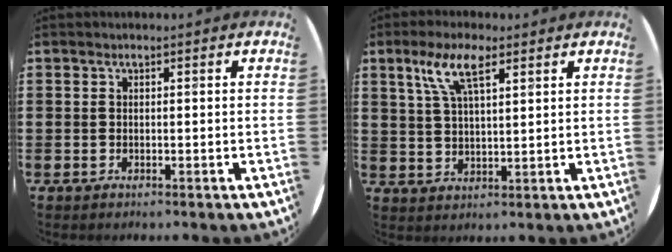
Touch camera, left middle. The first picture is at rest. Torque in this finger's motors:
{"motor_torque": [1.50, -0.64, 0.24, 0.13]}